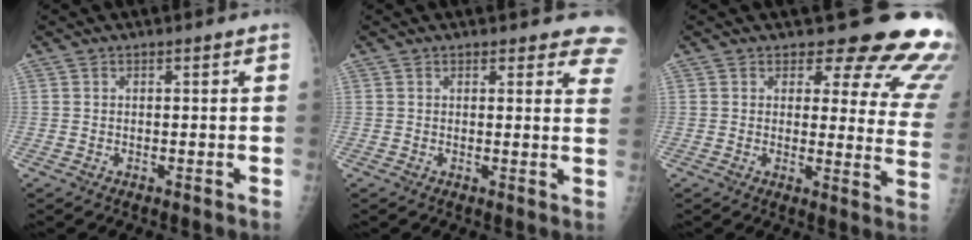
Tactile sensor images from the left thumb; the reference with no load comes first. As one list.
[{"total": 7.7, "force": [6.9, 2.7, 2.1], "torque": [0.028, -0.025, 0.048]}, {"total": 16.8, "force": [14.6, 5.8, 5.9], "torque": [-0.013, -0.121, 0.139]}]